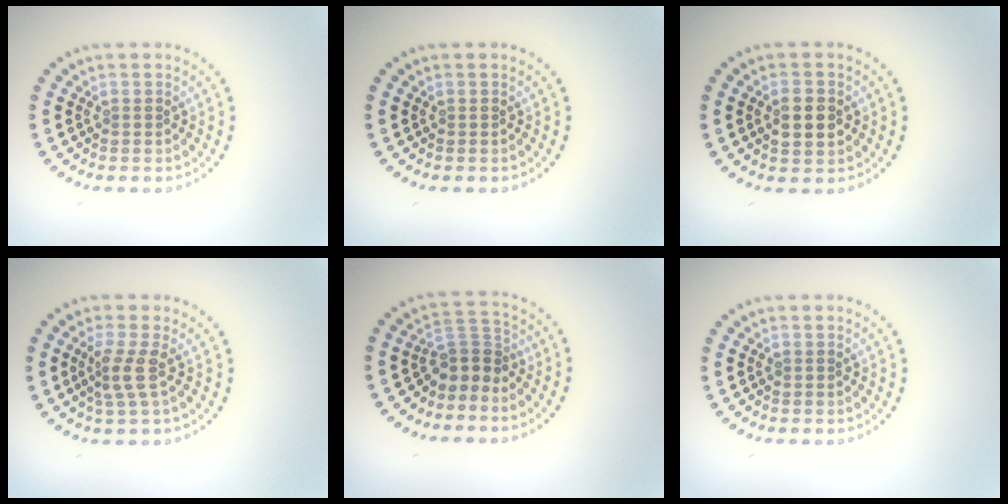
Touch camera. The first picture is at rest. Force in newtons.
{"total": 0.0}
{"total": 2.6, "press": 2.6, "slide": 0.2}
{"total": 2.4, "press": 1.7, "slide": 1.7}
{"total": 2.9, "press": 2.2, "slide": 1.9}
{"total": 0.0}